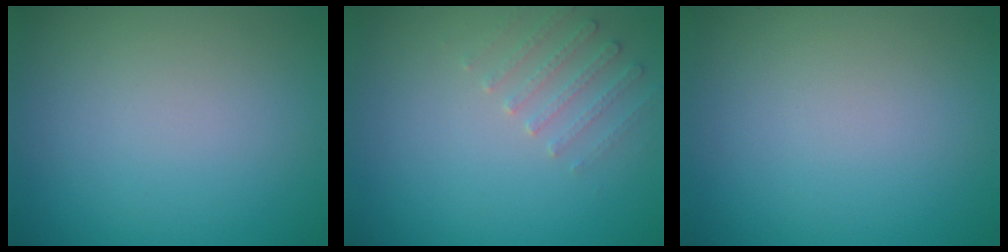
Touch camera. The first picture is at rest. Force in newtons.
{"total": 1.9, "press": 1.8, "slide": 0.6}
{"total": 0.0}